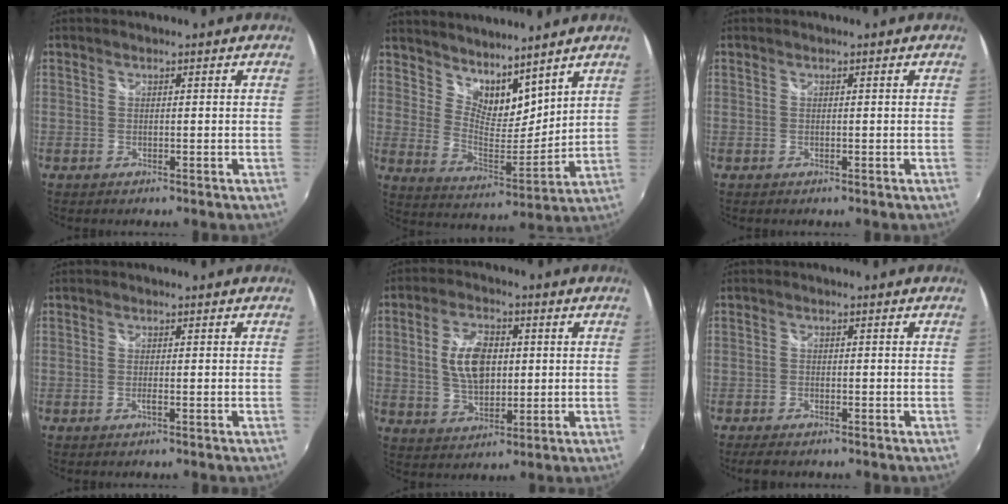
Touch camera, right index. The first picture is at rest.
{"total": 11.2, "force": [9.2, 4.3, 4.6], "torque": [-0.075, -0.004, 0.171]}
{"total": 0.0}
{"total": 1.0, "force": [-0.4, -0.2, 0.9], "torque": [-0.015, -0.001, -0.008]}
{"total": 9.5, "force": [1.2, 5.5, 7.7], "torque": [-0.147, 0.008, 0.025]}
{"total": 3.6, "force": [-2.9, 1.2, 1.7], "torque": [-0.043, -0.015, -0.050]}